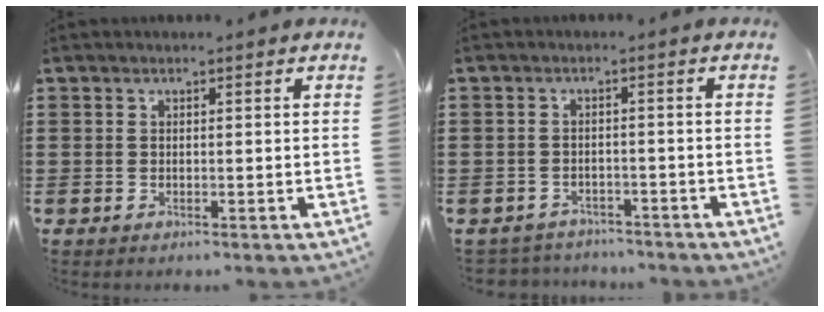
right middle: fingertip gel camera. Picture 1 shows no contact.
{"total": 2.4, "force": [-2.3, 0.5, -0.3], "torque": [-0.004, 0.001, -0.054]}